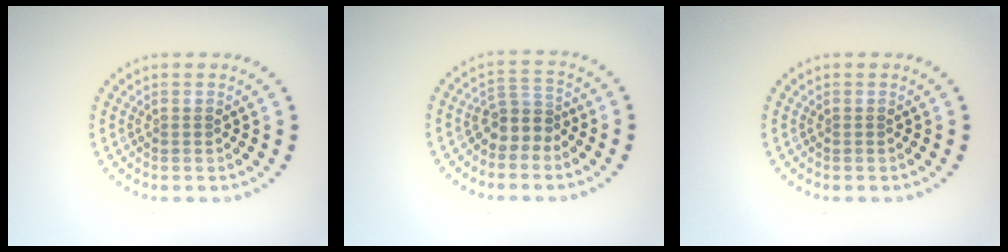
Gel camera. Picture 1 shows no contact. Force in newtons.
{"total": 2.8, "press": 2.2, "slide": 1.8}
{"total": 0.0}